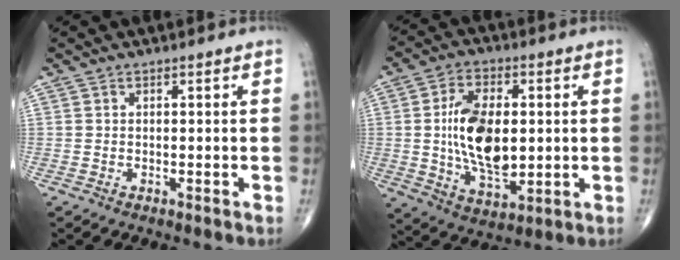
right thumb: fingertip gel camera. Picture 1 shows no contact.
{"total": 15.4, "force": [0.6, 8.4, 12.8], "torque": [-0.214, -0.009, 0.016]}